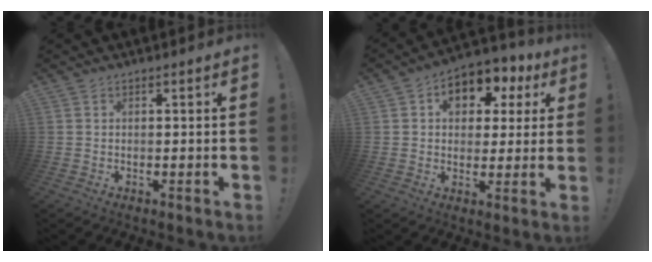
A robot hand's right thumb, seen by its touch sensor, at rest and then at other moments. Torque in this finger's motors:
{"motor_torque": [1.21, 2.52, 0.24, -0.06, 0.02]}